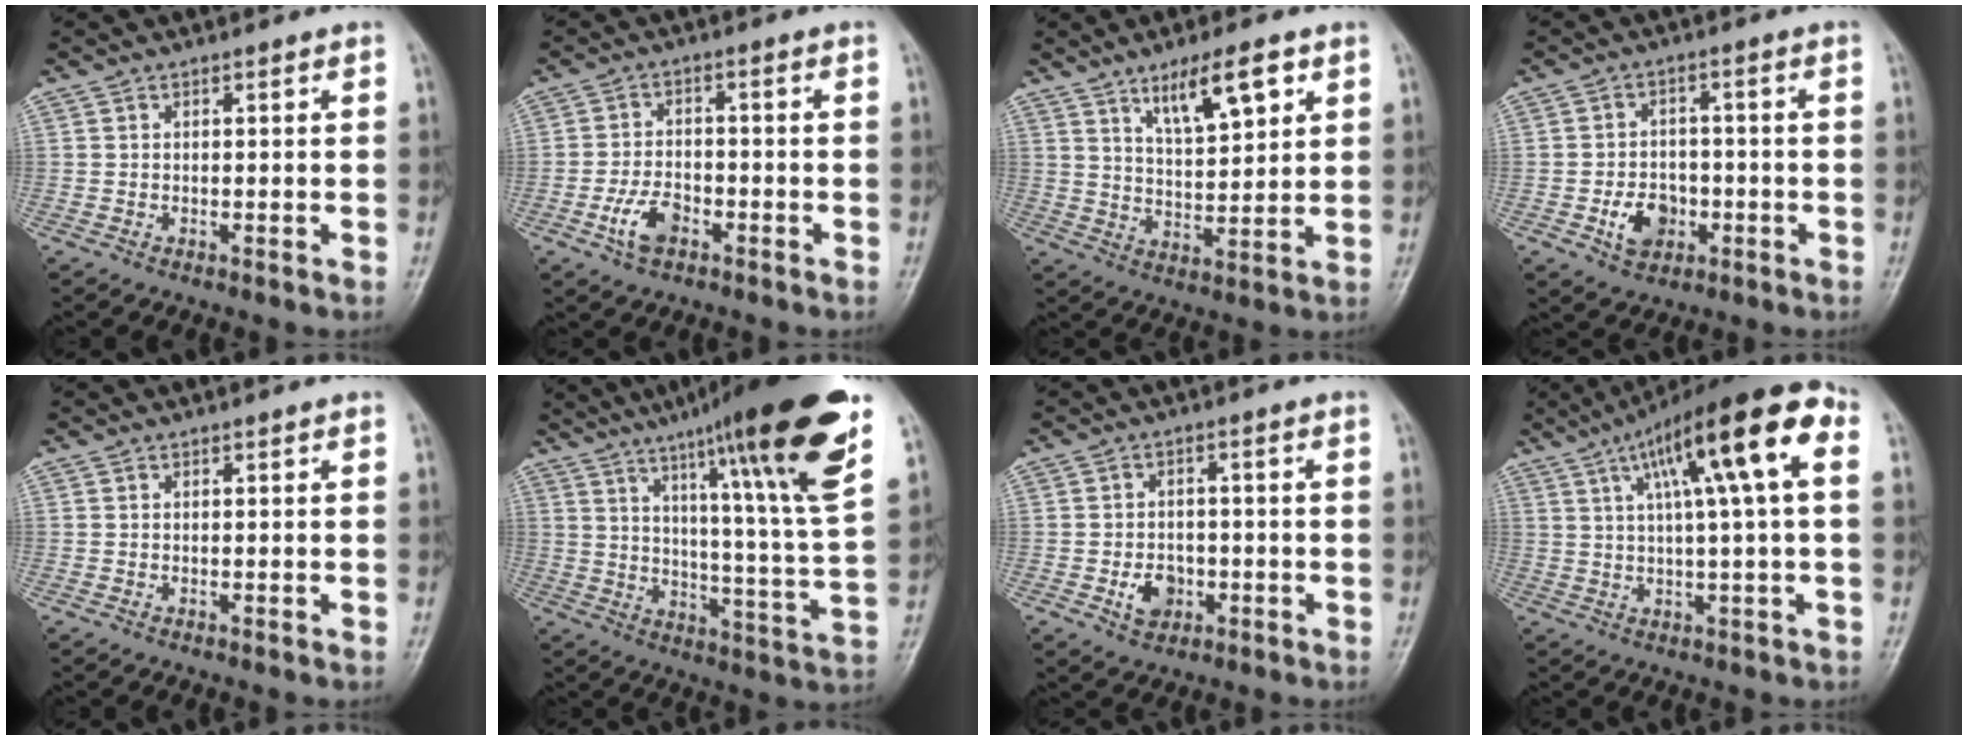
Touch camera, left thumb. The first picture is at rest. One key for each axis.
{"total": 5.9, "fx": -2.9, "fy": 3.4, "fz": 3.9, "tx": -0.072, "ty": 0.017, "tz": -0.053}
{"total": 9.7, "fx": 5.3, "fy": 3.0, "fz": 7.5, "tx": -0.116, "ty": -0.029, "tz": 0.098}
{"total": 7.0, "fx": -2.4, "fy": 5.3, "fz": 4.0, "tx": -0.042, "ty": 0.015, "tz": -0.037}
{"total": 0.0}
{"total": 24.8, "fx": 14.6, "fy": 1.8, "fz": 20.0, "tx": -0.281, "ty": -0.050, "tz": 0.213}
{"total": 5.2, "fx": -1.8, "fy": 4.0, "fz": 2.8, "tx": -0.029, "ty": 0.012, "tz": -0.026}
{"total": 17.5, "fx": 5.3, "fy": 3.2, "fz": 16.4, "tx": -0.258, "ty": 0.029, "tz": 0.078}